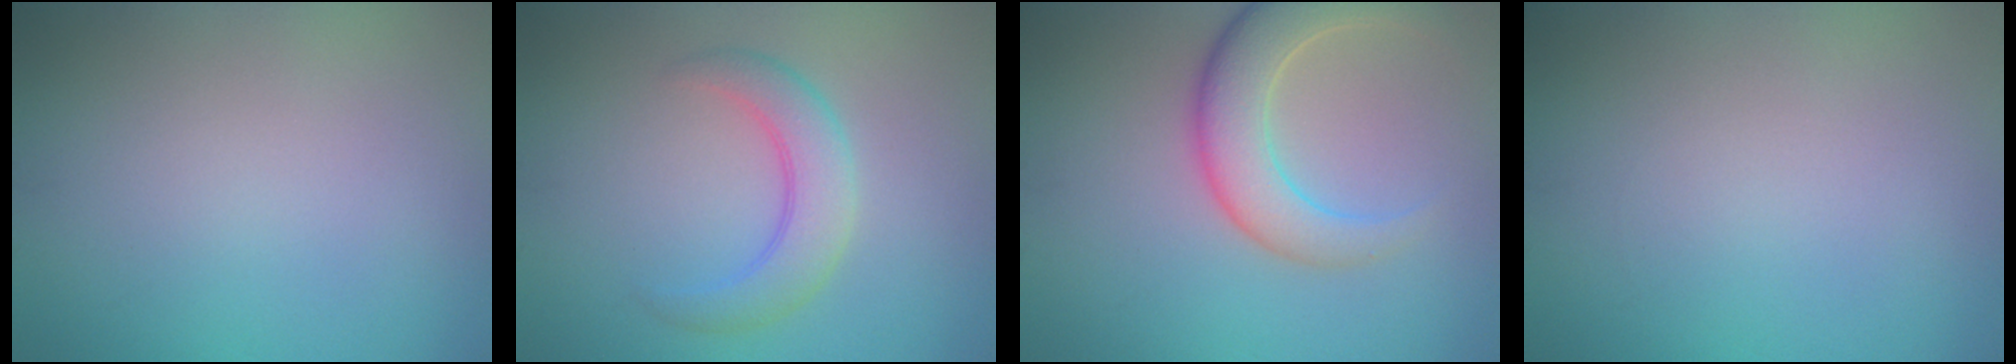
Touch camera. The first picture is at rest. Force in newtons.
{"total": 3.8, "press": 3.8, "slide": 0.2}
{"total": 5.7, "press": 5.6, "slide": 0.5}
{"total": 0.0}